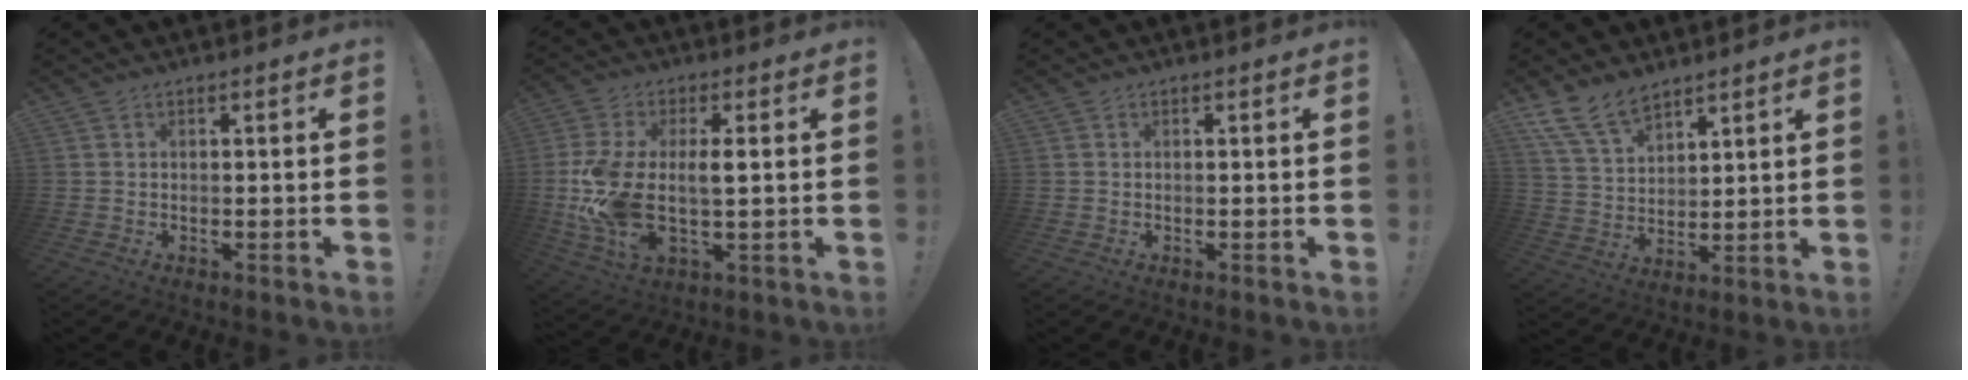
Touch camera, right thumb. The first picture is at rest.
{"total": 13.2, "force": [-0.2, 6.1, 11.7], "torque": [-0.250, -0.008, -0.005]}
{"total": 0.0}
{"total": 11.3, "force": [8.8, 5.4, 4.5], "torque": [-0.097, -0.048, 0.174]}